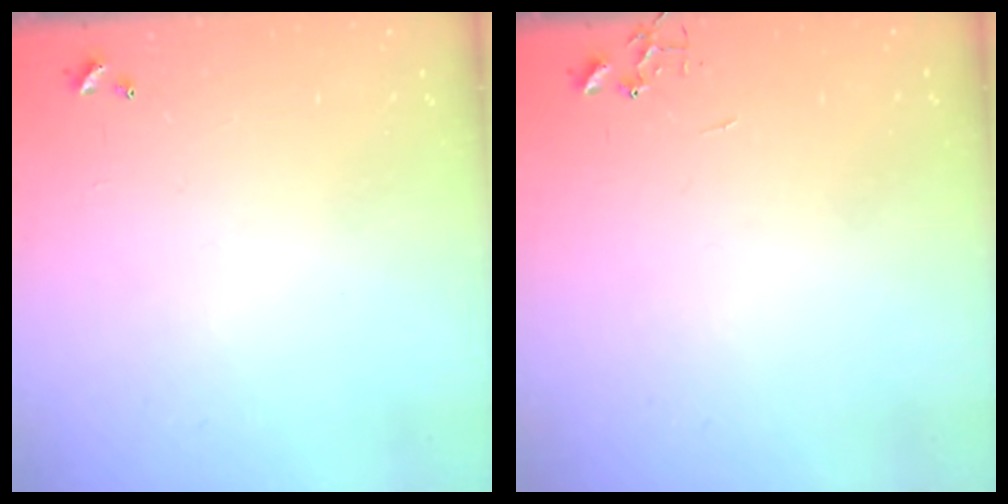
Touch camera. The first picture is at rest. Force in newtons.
{"total": 0.0}